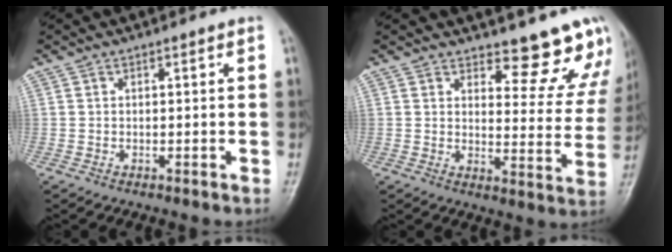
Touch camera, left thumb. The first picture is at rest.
{"total": 12.3, "force": [11.1, 4.0, 3.2], "torque": [0.008, -0.094, 0.122]}